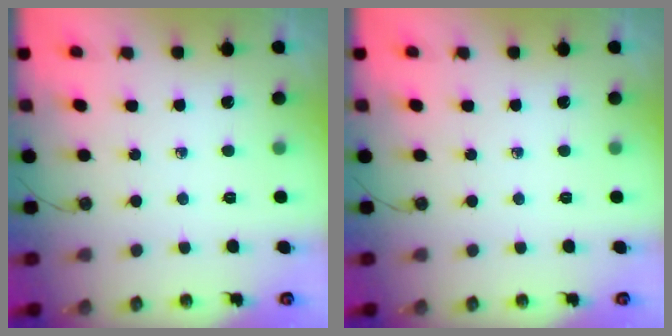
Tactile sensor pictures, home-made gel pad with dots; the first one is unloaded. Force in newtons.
{"total": 0.0}